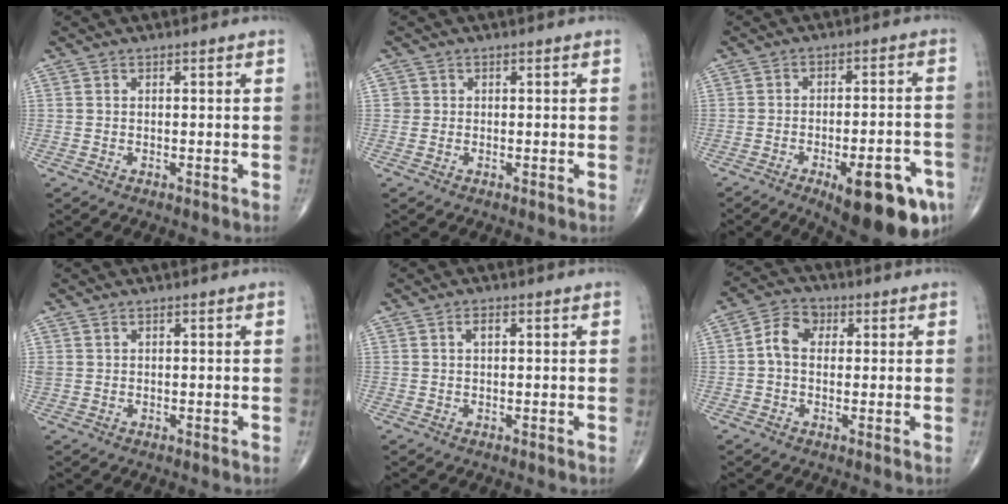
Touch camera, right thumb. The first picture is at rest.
{"total": 1.0, "force": [0.1, 1.0, 0.0], "torque": [0.007, 0.003, 0.000]}
{"total": 17.1, "force": [-8.6, 5.8, 13.6], "torque": [-0.129, 0.037, -0.107]}
{"total": 1.0, "force": [0.6, 0.7, 0.4], "torque": [-0.005, 0.002, 0.013]}
{"total": 1.7, "force": [0.6, 0.8, 1.4], "torque": [-0.026, 0.002, 0.010]}
{"total": 5.6, "force": [0.4, 4.2, 3.7], "torque": [-0.059, 0.016, -0.002]}